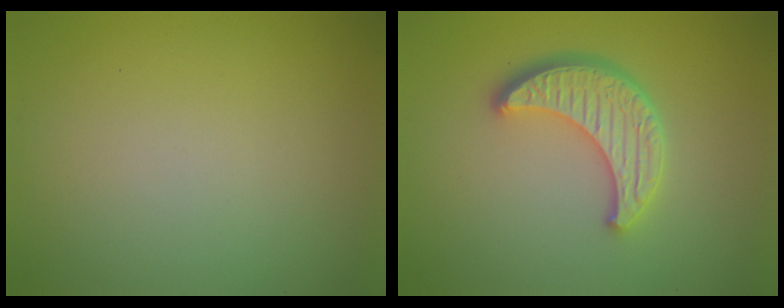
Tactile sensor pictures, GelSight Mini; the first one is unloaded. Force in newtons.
{"total": 4.6, "press": 3.8, "slide": 2.6}